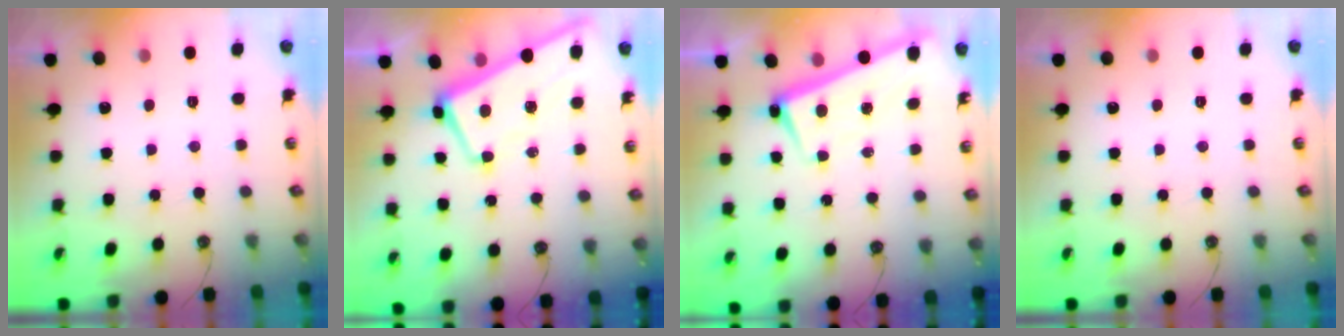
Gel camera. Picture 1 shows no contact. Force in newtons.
{"total": 1.0, "press": 0.5, "slide": 0.8}
{"total": 2.4, "press": 2.3, "slide": 0.7}
{"total": 0.0}